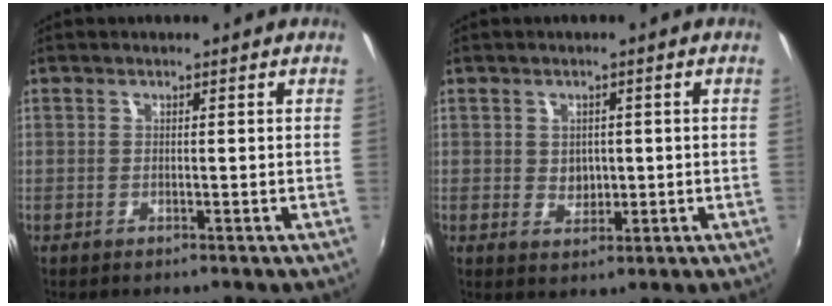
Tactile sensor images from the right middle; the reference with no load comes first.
{"total": 3.1, "force": [0.1, 2.7, 1.5], "torque": [-0.022, 0.000, 0.003]}